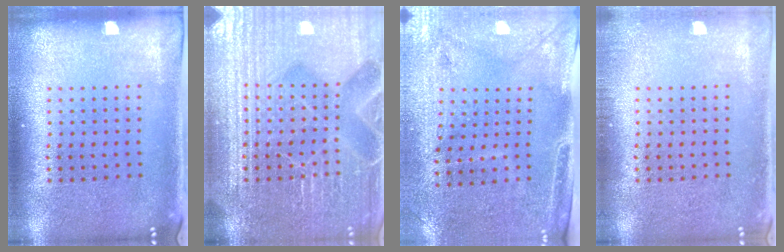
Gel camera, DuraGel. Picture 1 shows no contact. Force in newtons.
{"total": 7.6, "press": 7.5, "slide": 1.0}
{"total": 3.0, "press": 2.6, "slide": 1.5}
{"total": 0.8, "press": 0.8, "slide": 0.0}